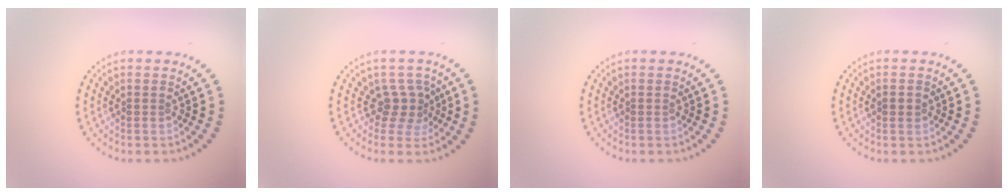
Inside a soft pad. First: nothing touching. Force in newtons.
{"total": 2.5, "press": 1.8, "slide": 1.7}
{"total": 0.0}
{"total": 1.1, "press": 1.1, "slide": 0.1}